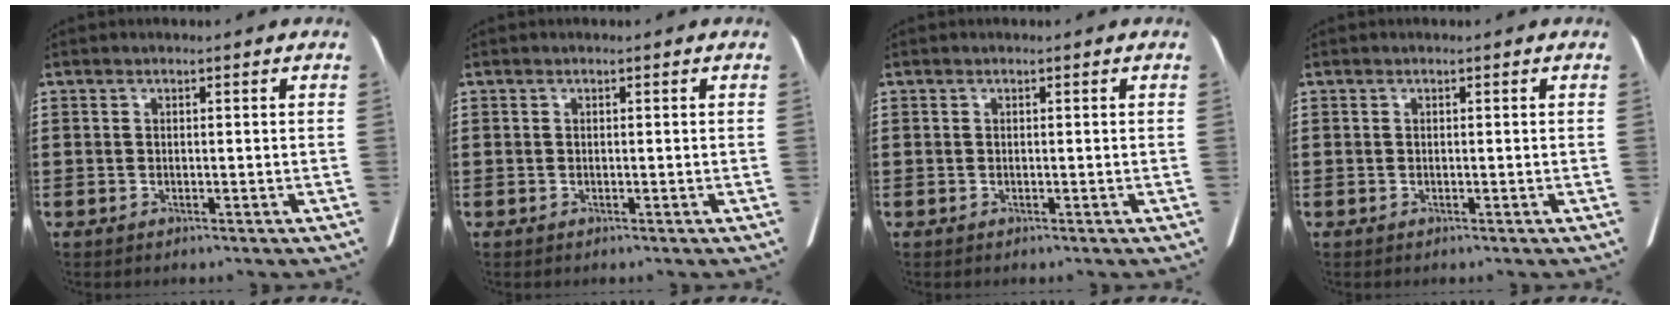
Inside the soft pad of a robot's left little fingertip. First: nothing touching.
{"total": 0.0}
{"total": 0.0}
{"total": 0.0}